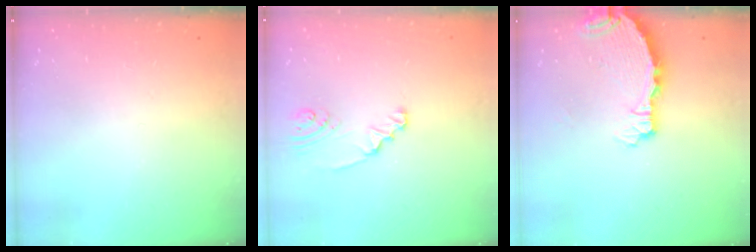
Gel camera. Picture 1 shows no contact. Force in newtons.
{"total": 2.5, "press": 2.5, "slide": 0.3}
{"total": 3.8, "press": 3.8, "slide": 0.3}